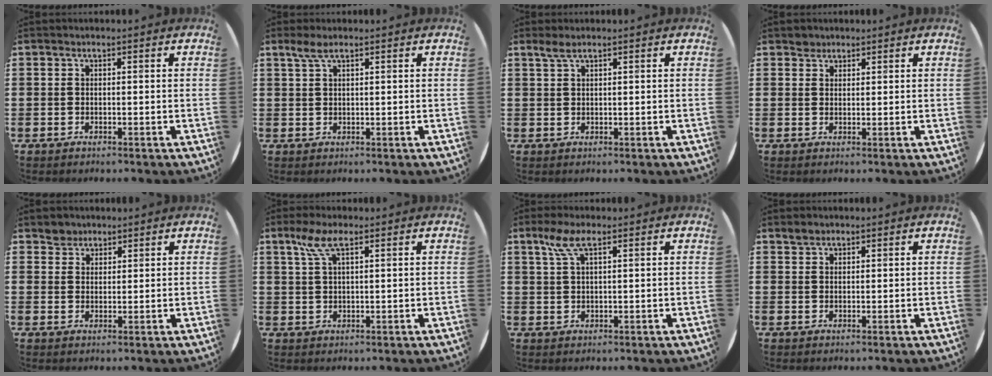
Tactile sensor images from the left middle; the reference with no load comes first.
{"total": 2.1, "force": [1.4, 0.3, 1.6], "torque": [-0.033, 0.004, 0.024]}
{"total": 1.5, "force": [1.1, 0.1, 1.0], "torque": [-0.021, 0.003, 0.019]}
{"total": 1.4, "force": [1.3, 0.6, -0.1], "torque": [0.008, -0.001, 0.024]}
{"total": 2.4, "force": [2.0, 1.2, -0.2], "torque": [0.009, 0.001, 0.039]}
{"total": 4.6, "force": [2.5, 1.2, 3.7], "torque": [-0.079, 0.009, 0.043]}
{"total": 4.3, "force": [2.3, 1.1, 3.4], "torque": [-0.073, 0.008, 0.040]}
{"total": 1.3, "force": [1.3, 0.4, 0.1], "torque": [0.005, 0.001, 0.022]}